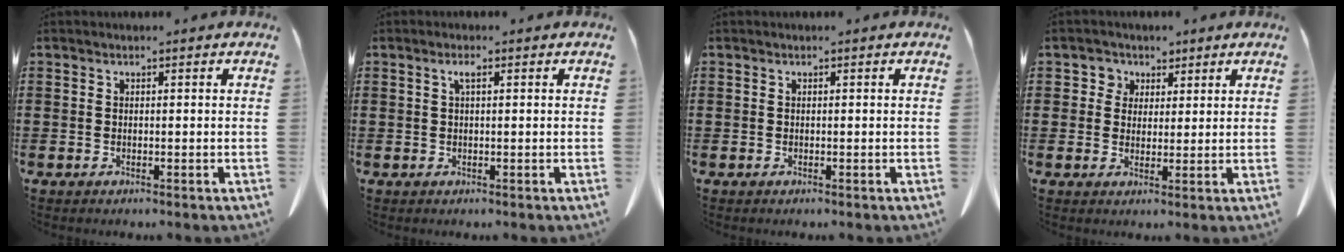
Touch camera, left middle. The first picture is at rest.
{"total": 1.6, "force": [0.5, 0.4, 1.4], "torque": [-0.029, 0.004, 0.007]}
{"total": 0.0}
{"total": 3.5, "force": [1.9, 3.0, 0.3], "torque": [-0.023, 0.015, 0.033]}